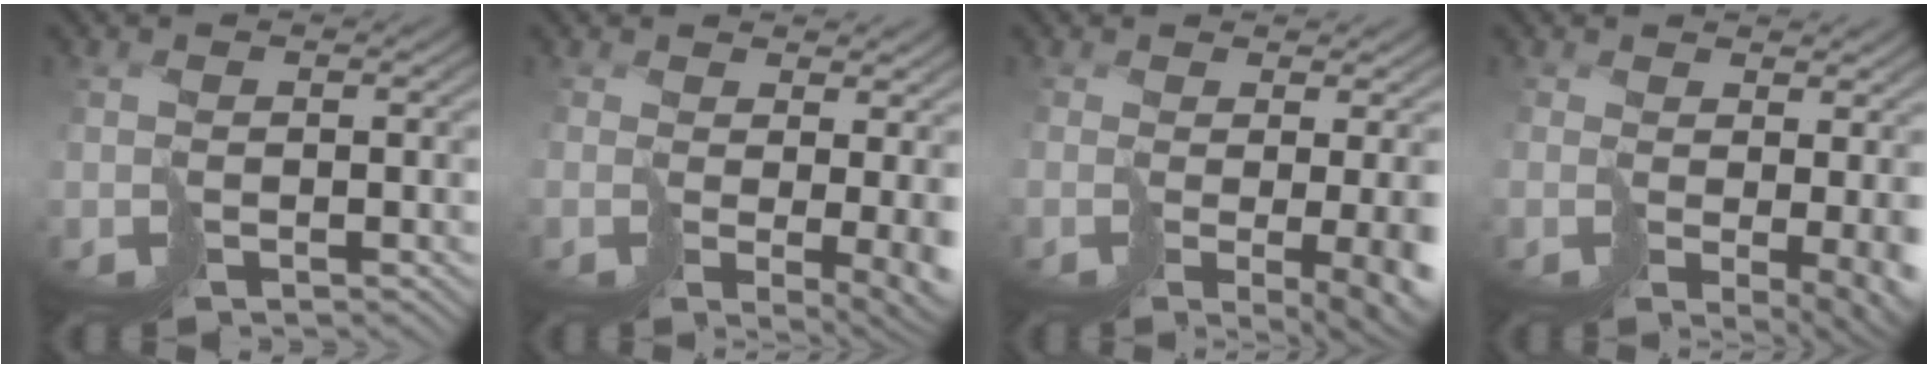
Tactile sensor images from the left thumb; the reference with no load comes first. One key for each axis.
{"total": 4.9, "fx": 0.2, "fy": 1.2, "fz": 4.7, "tx": -0.072, "ty": -0.018, "tz": 0.013}
{"total": 6.8, "fx": -1.1, "fy": 1.6, "fz": 6.6, "tx": -0.084, "ty": -0.032, "tz": 0.015}
{"total": 4.8, "fx": 0.2, "fy": 1.5, "fz": 4.5, "tx": -0.069, "ty": -0.020, "tz": 0.016}